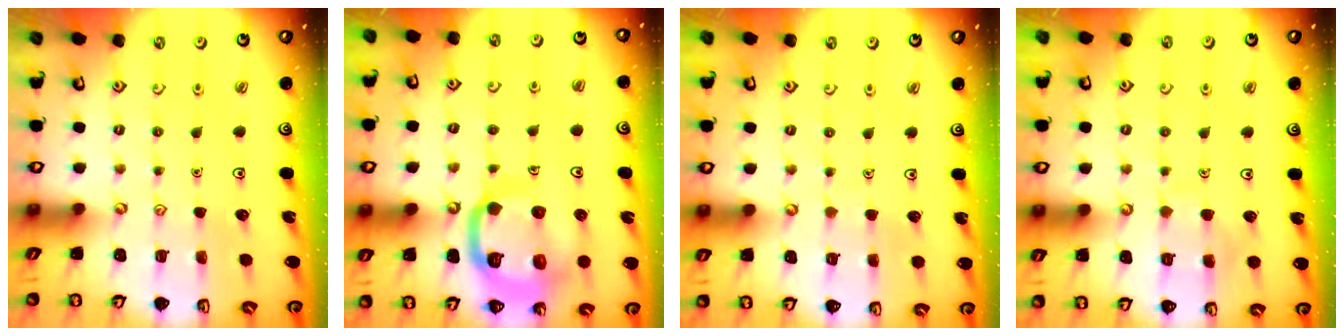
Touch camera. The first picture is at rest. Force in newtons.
{"total": 15.6, "press": 15.5, "slide": 1.6}
{"total": 1.7, "press": 1.7, "slide": 0.1}
{"total": 6.0, "press": 6.0, "slide": 0.6}